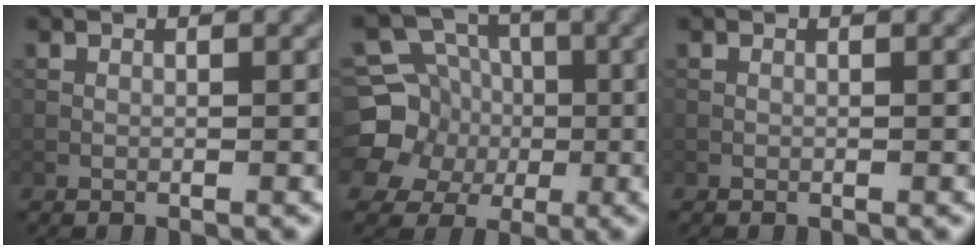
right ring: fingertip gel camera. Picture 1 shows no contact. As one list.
[{"total": 10.2, "force": [-0.6, 9.7, 3.0], "torque": [-0.092, 0.022, -0.039]}, {"total": 0.0}]